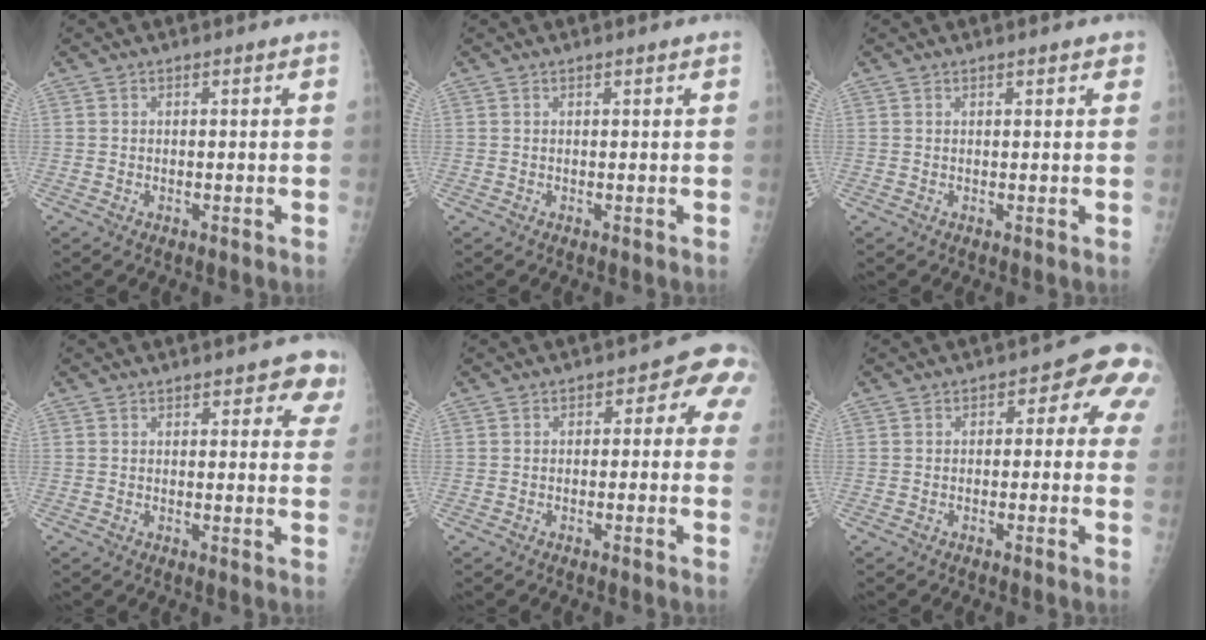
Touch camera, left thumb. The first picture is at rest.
{"total": 0.7, "force": [0.5, 0.1, 0.4], "torque": [-0.006, 0.000, 0.008]}
{"total": 1.9, "force": [1.4, 0.6, 1.1], "torque": [-0.006, -0.001, 0.015]}
{"total": 6.4, "force": [4.8, 2.6, 3.3], "torque": [0.002, -0.017, 0.043]}
{"total": 6.0, "force": [1.2, 3.6, 4.7], "torque": [-0.009, 0.014, -0.001]}
{"total": 8.1, "force": [1.9, 4.5, 6.4], "torque": [-0.022, 0.015, 0.007]}